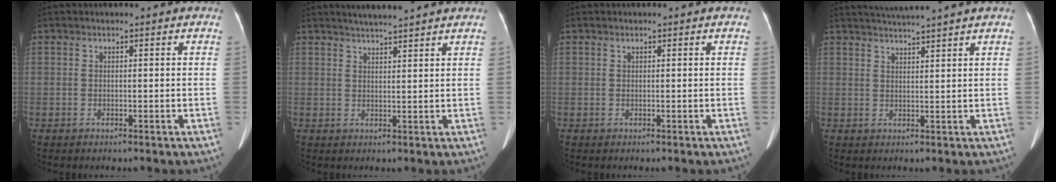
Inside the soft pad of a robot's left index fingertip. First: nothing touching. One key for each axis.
{"total": 6.2, "fx": 5.6, "fy": -0.3, "fz": 2.6, "tx": -0.045, "ty": 0.022, "tz": 0.079}
{"total": 0.0}
{"total": 6.0, "fx": 5.3, "fy": -1.5, "fz": 2.2, "tx": -0.039, "ty": 0.011, "tz": 0.078}